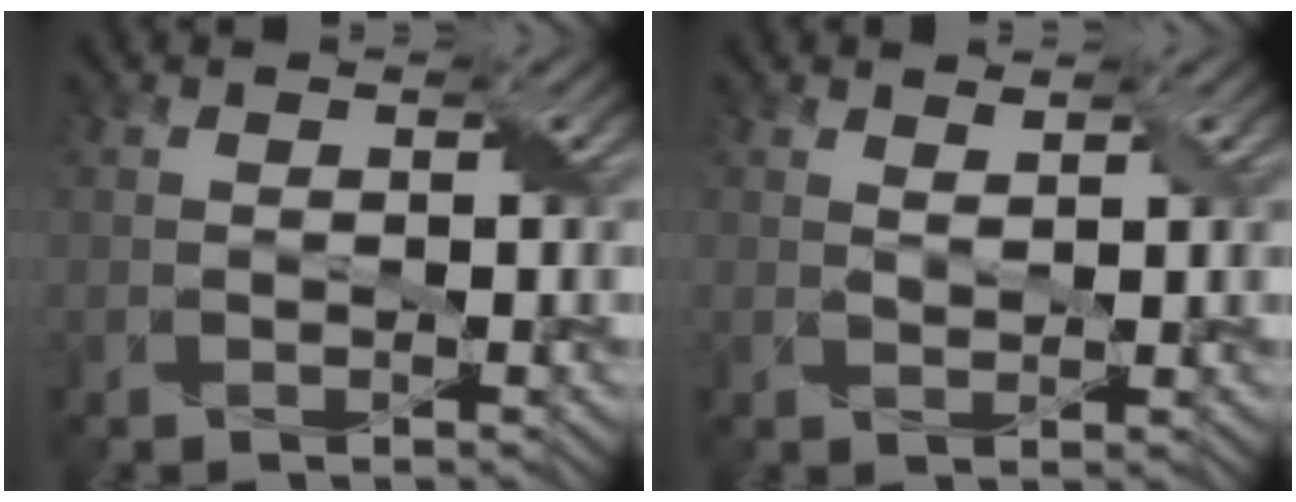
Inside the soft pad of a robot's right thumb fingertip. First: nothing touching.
{"total": 1.0, "force": [0.9, 0.2, 0.5], "torque": [-0.018, 0.000, 0.019]}